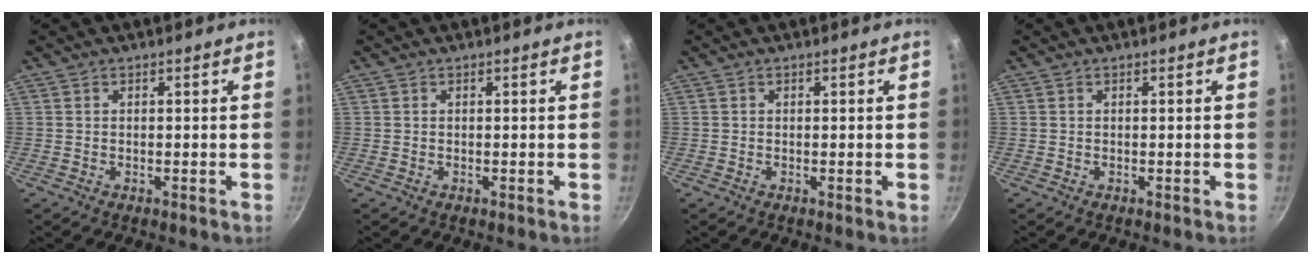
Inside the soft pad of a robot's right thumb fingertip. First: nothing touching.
{"total": 0.0}
{"total": 0.0}
{"total": 0.0}